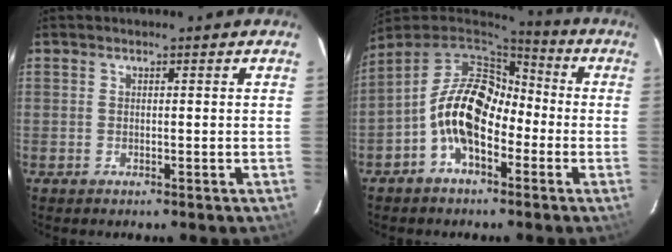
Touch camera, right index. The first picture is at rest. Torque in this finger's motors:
{"motor_torque": [2.14, 0.00, 1.05, 0.21]}